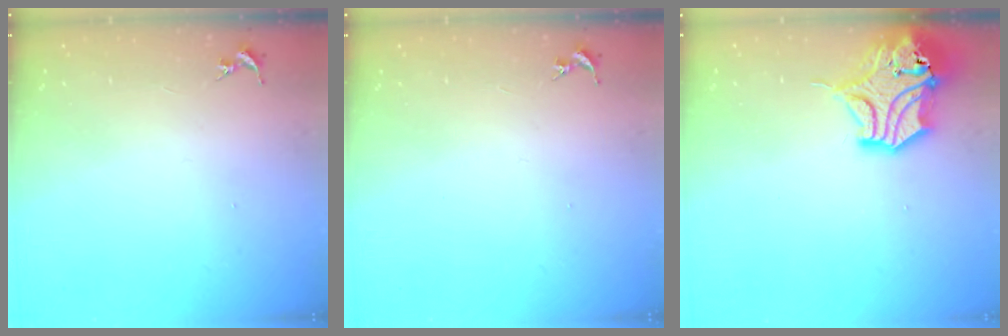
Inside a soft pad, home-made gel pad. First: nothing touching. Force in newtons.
{"total": 0.0}
{"total": 15.4, "press": 15.3, "slide": 2.2}